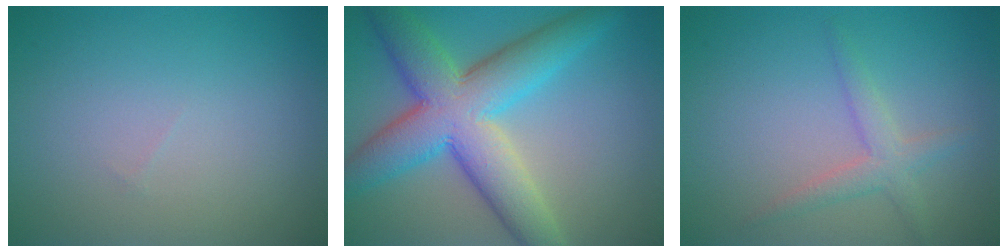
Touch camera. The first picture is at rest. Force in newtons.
{"total": 10.0, "press": 10.0, "slide": 0.2}
{"total": 2.2, "press": 2.2, "slide": 0.1}